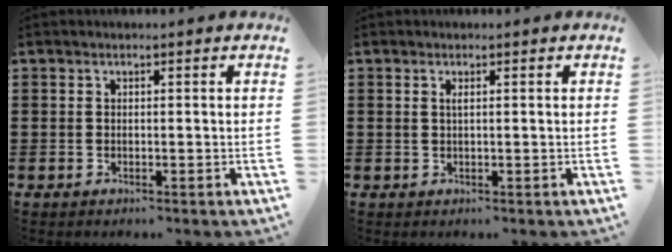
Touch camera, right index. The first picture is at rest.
{"total": 0.7, "force": [0.2, -0.1, 0.7], "torque": [-0.014, -0.001, 0.003]}